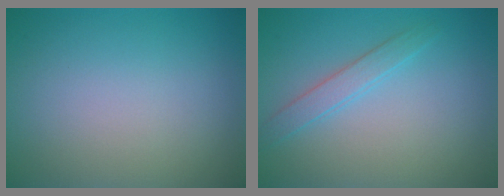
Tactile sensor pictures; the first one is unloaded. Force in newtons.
{"total": 1.8, "press": 1.8, "slide": 0.0}